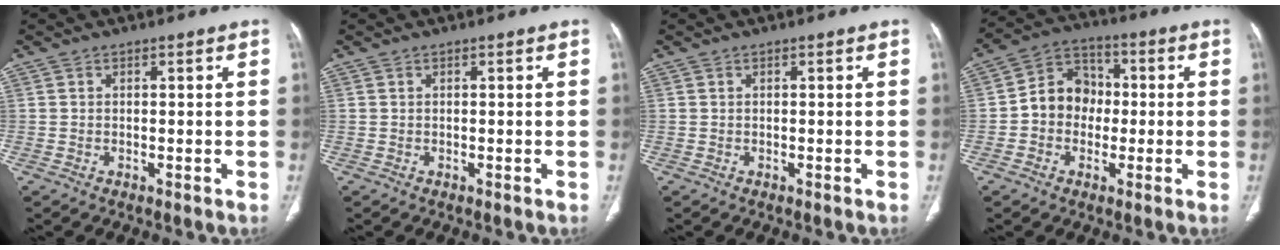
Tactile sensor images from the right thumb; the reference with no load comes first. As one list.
[{"total": 0.0}, {"total": 0.0}, {"total": 9.4, "force": [-0.7, 8.0, 4.8], "torque": [-0.050, 0.033, -0.027]}]